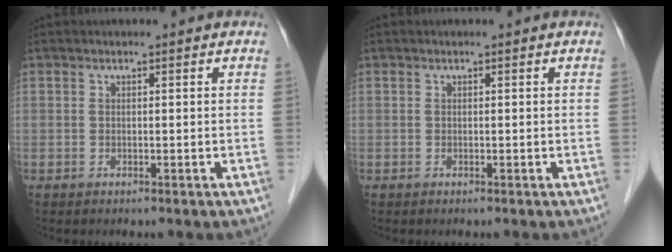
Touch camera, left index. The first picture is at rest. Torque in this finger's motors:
{"motor_torque": [0.00, 0.00, 0.00, 0.00]}